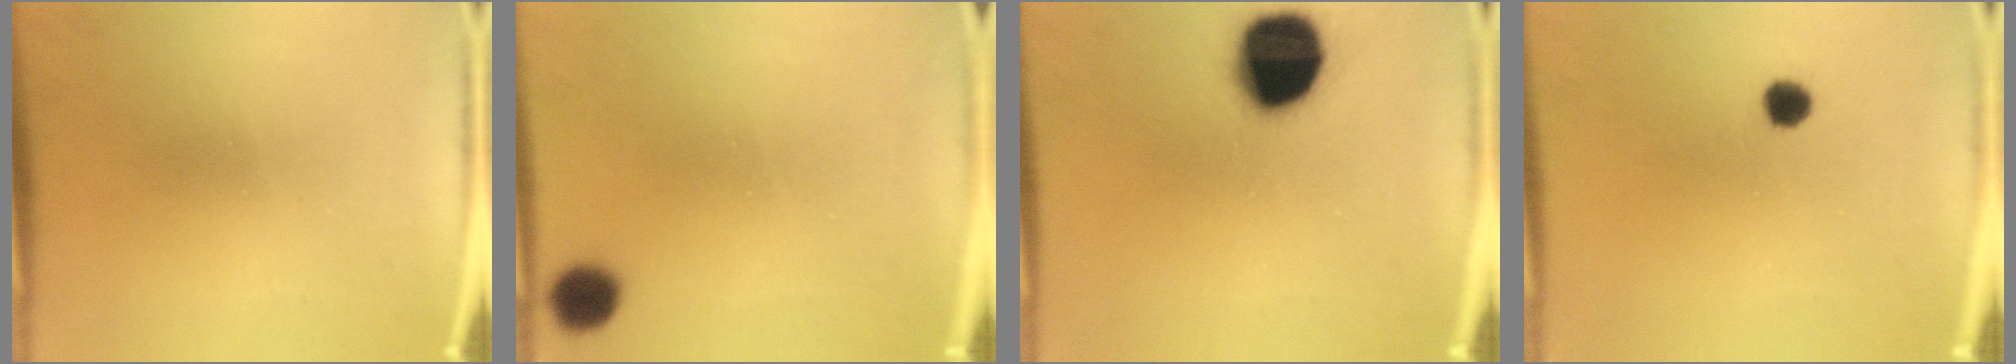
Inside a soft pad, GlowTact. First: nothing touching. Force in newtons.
{"total": 4.0}
{"total": 19.8}
{"total": 3.0}